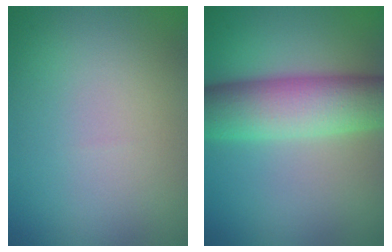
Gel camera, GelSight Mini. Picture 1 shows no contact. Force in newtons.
{"total": 9.0, "press": 9.0, "slide": 0.2}